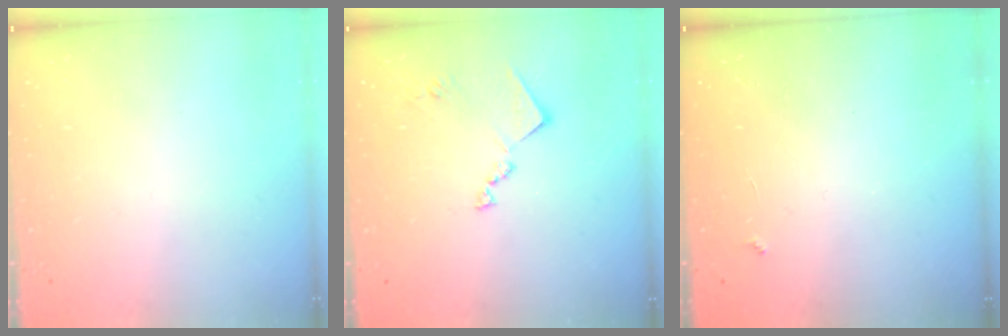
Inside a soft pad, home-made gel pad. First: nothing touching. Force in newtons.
{"total": 11.6, "press": 11.6, "slide": 0.7}
{"total": 2.4, "press": 2.3, "slide": 0.4}